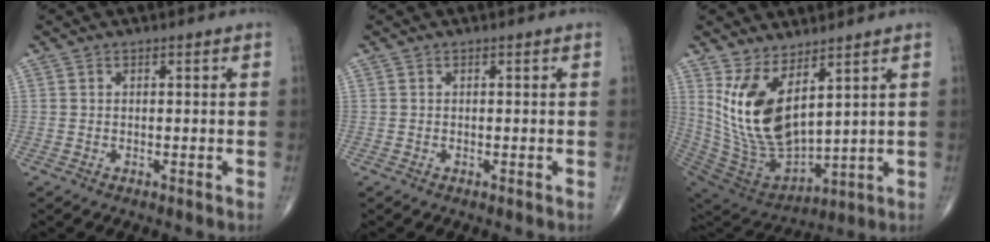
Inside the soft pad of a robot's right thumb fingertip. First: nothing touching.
{"total": 0.0}
{"total": 16.2, "force": [6.4, 7.5, 12.9], "torque": [-0.240, -0.054, 0.150]}